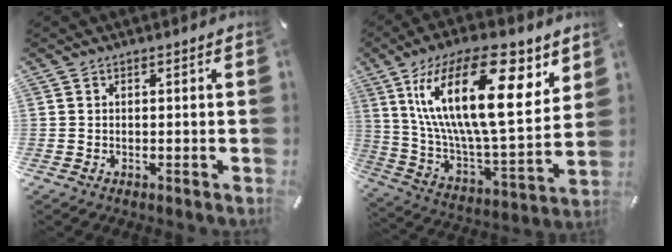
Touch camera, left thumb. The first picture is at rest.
{"total": 28.7, "force": [12.3, 11.1, 23.4], "torque": [-0.443, -0.066, 0.198]}